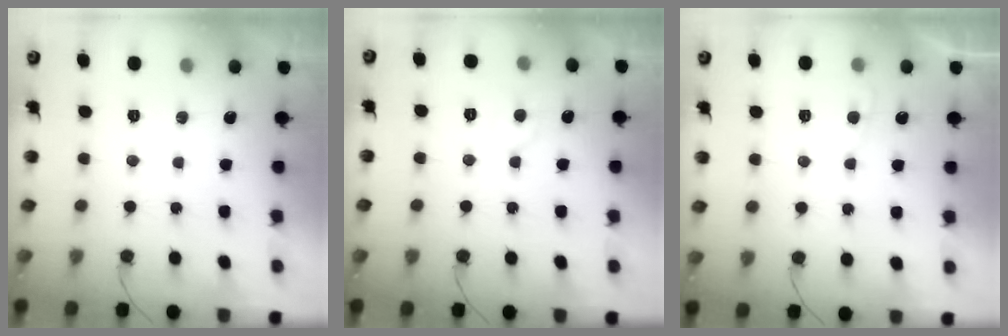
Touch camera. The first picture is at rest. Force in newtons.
{"total": 4.1, "press": 4.1, "slide": 0.6}
{"total": 2.5, "press": 2.5, "slide": 0.4}